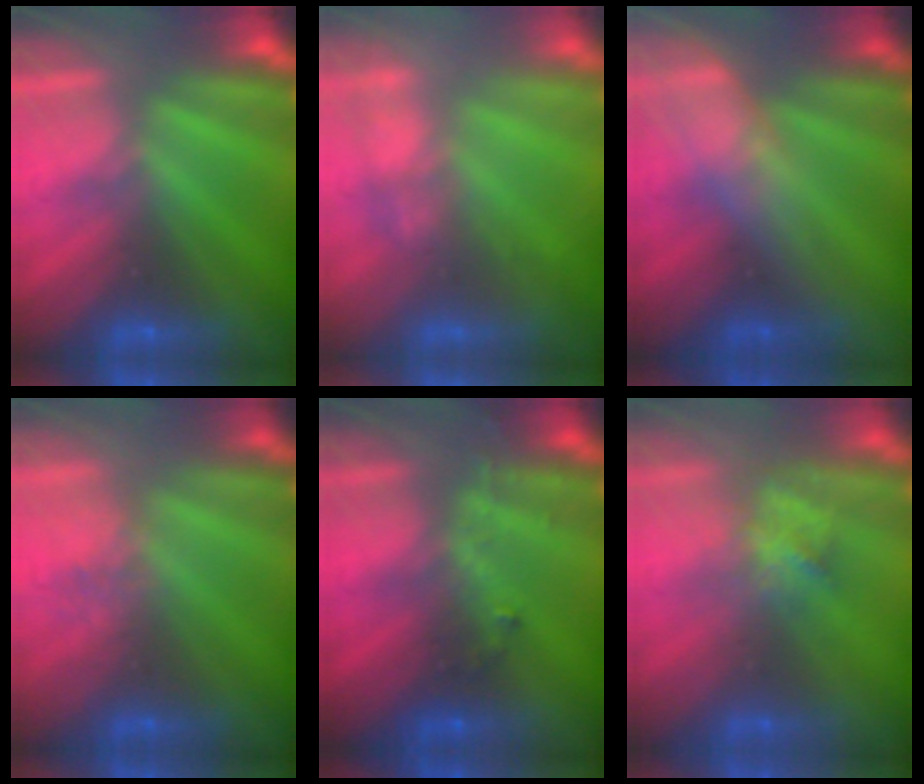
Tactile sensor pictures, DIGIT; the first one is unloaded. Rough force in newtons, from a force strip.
{"total": 2.7}
{"total": 2.9}
{"total": 2.4}
{"total": 3.0}
{"total": 2.8}